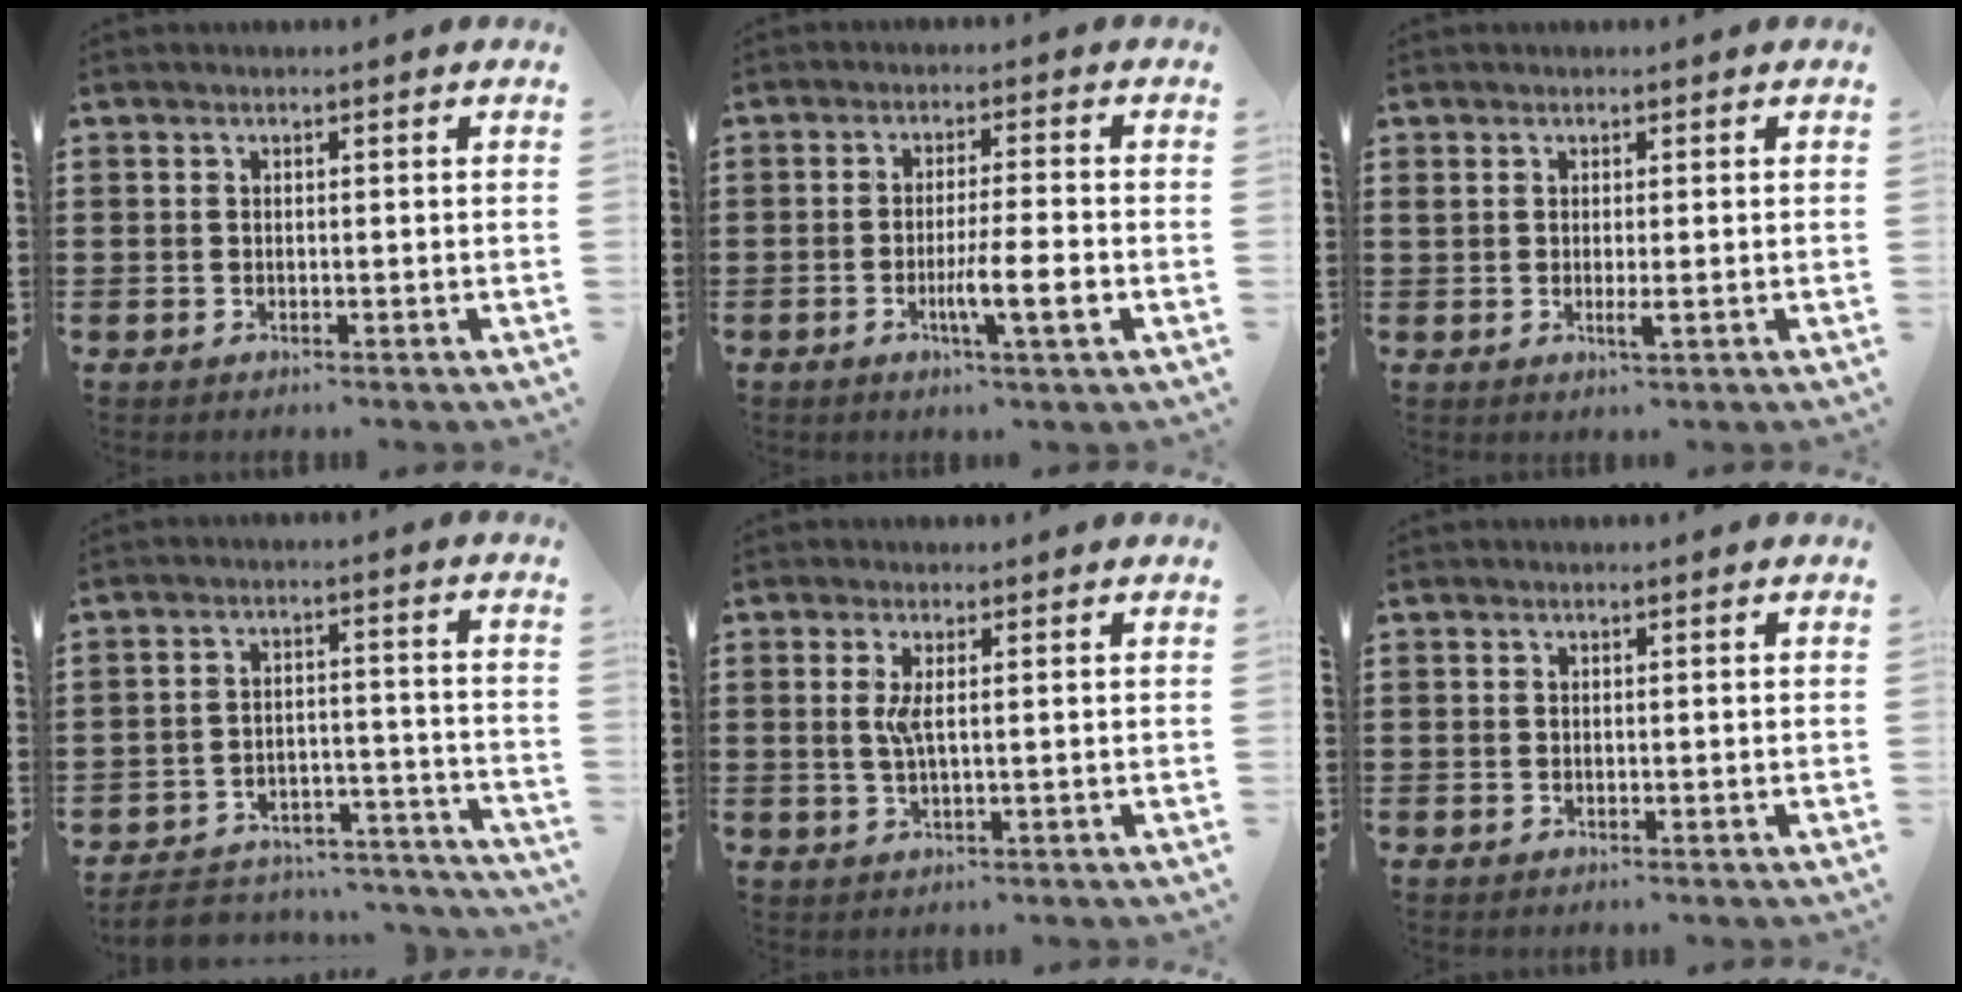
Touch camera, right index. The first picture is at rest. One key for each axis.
{"total": 6.5, "fx": -2.2, "fy": 0.4, "fz": 6.1, "tx": -0.098, "ty": -0.011, "tz": -0.034}
{"total": 1.8, "fx": -0.3, "fy": 0.2, "fz": 1.8, "tx": -0.033, "ty": -0.005, "tz": -0.004}
{"total": 4.9, "fx": -4.6, "fy": 1.3, "fz": 1.2, "tx": -0.020, "ty": 0.011, "tz": -0.093}
{"total": 2.8, "fx": 0.5, "fy": 0.5, "fz": 2.8, "tx": -0.056, "ty": -0.001, "tz": 0.008}
{"total": 0.0}